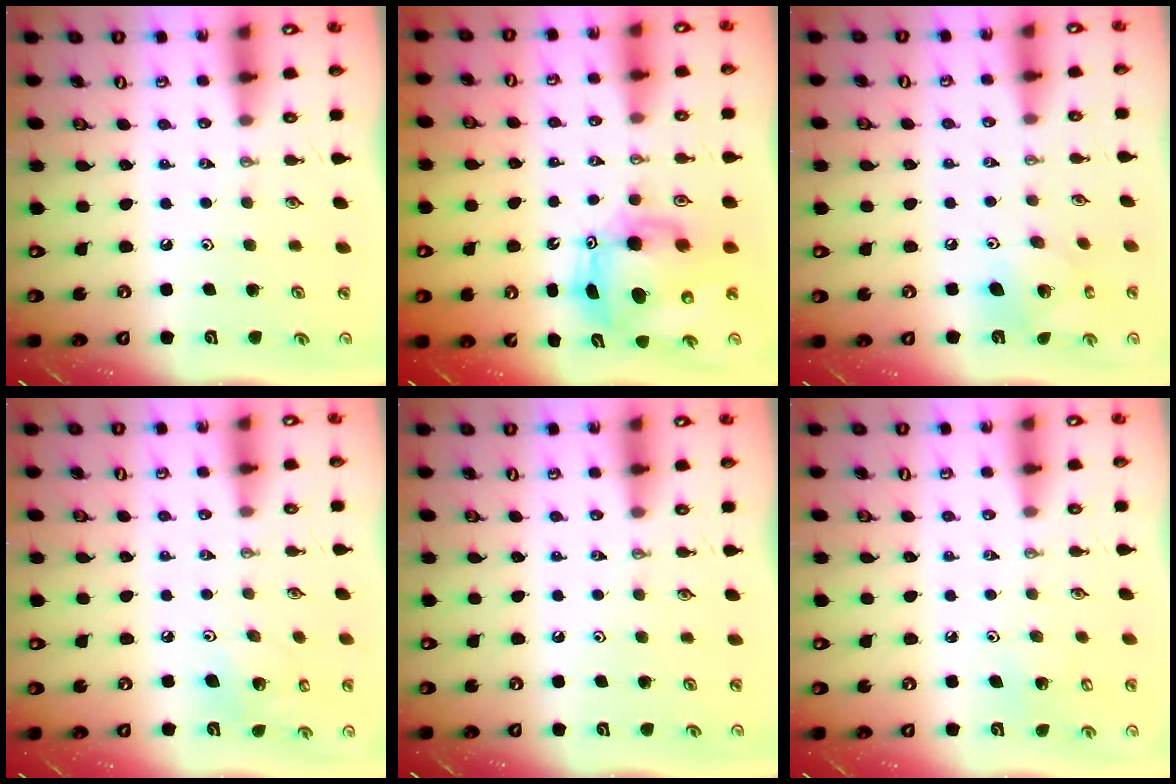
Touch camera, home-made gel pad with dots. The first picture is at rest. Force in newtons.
{"total": 9.9, "press": 9.7, "slide": 2.0}
{"total": 10.6, "press": 10.5, "slide": 0.9}
{"total": 6.4, "press": 6.3, "slide": 1.1}
{"total": 0.0}
{"total": 3.3, "press": 3.3, "slide": 0.3}